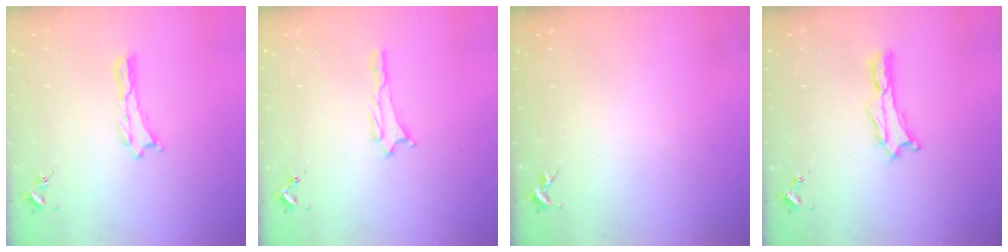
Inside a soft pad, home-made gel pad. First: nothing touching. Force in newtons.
{"total": 0.8, "press": 0.8, "slide": 0.1}
{"total": 0.0}
{"total": 0.9, "press": 0.9, "slide": 0.2}